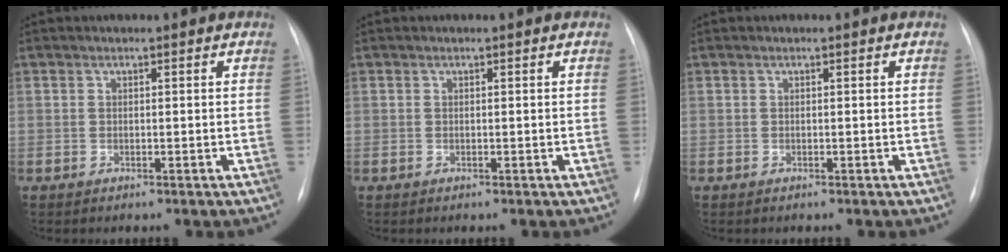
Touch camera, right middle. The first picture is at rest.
{"total": 0.0}
{"total": 0.0}